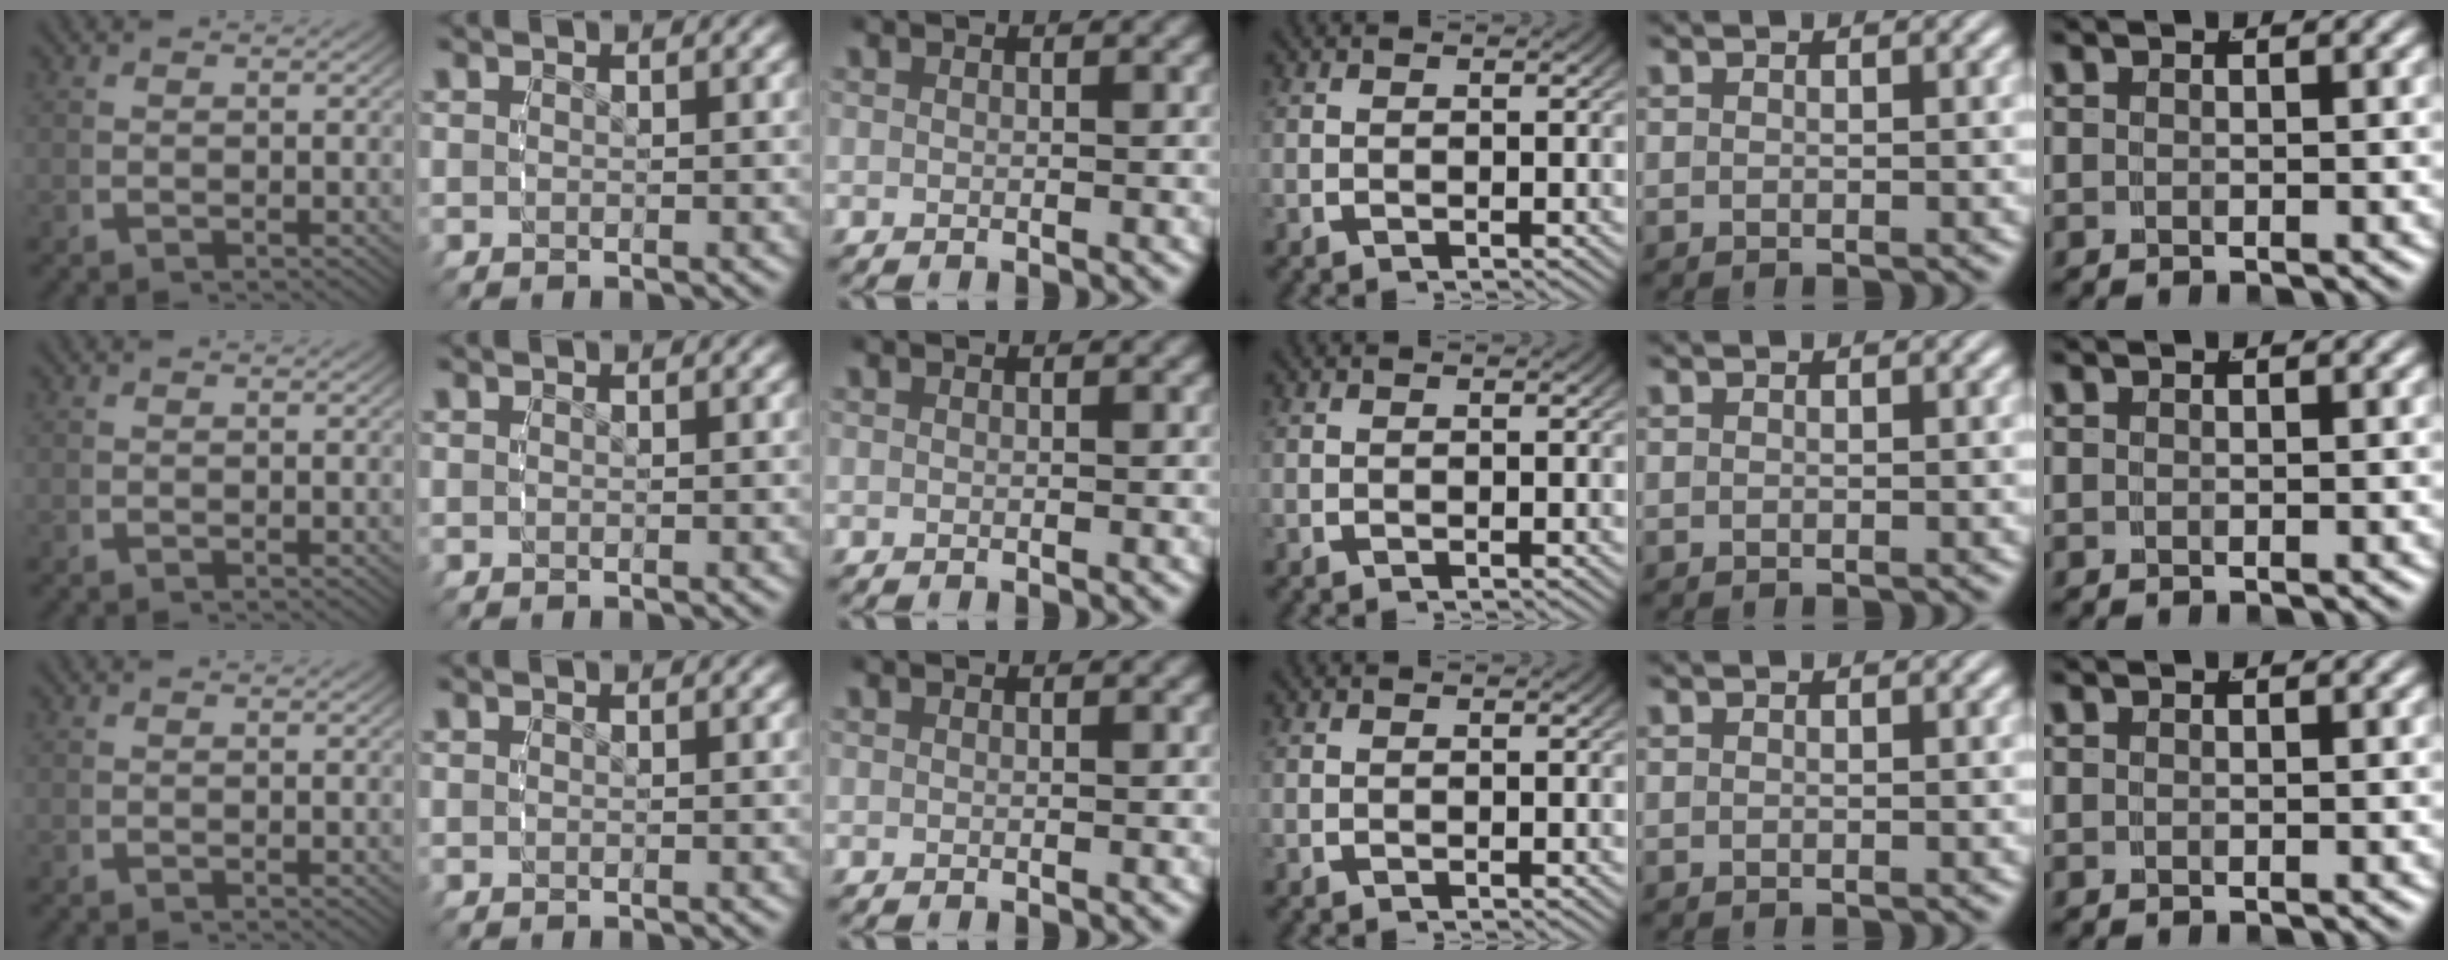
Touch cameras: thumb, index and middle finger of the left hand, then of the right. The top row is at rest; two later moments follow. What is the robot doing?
{"motion": "reach", "object": "photo album"}